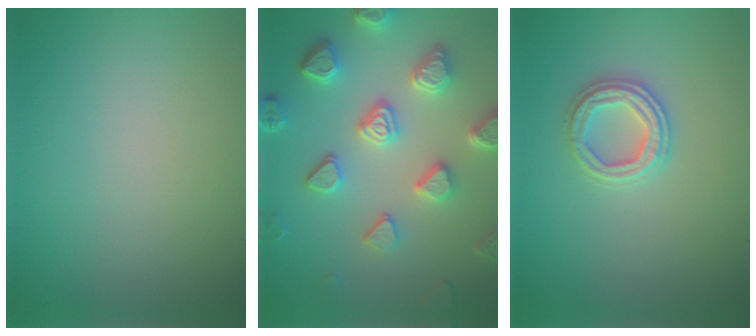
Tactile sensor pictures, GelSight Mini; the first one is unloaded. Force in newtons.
{"total": 6.3, "press": 5.2, "slide": 3.5}
{"total": 2.7, "press": 2.7, "slide": 0.3}